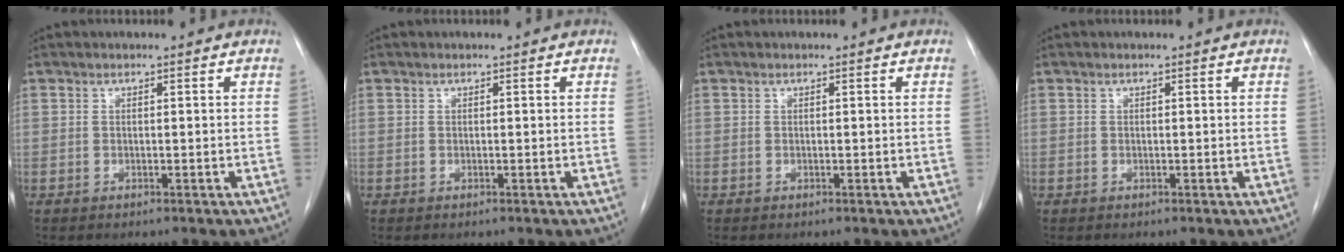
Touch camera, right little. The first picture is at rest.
{"total": 0.0}
{"total": 0.0}
{"total": 0.0}